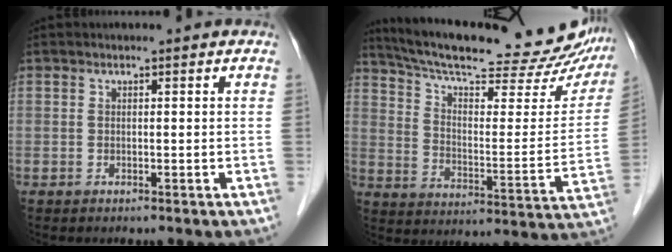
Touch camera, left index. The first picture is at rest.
{"total": 30.3, "force": [26.8, 5.6, 13.0], "torque": [-0.209, -0.046, 0.352]}